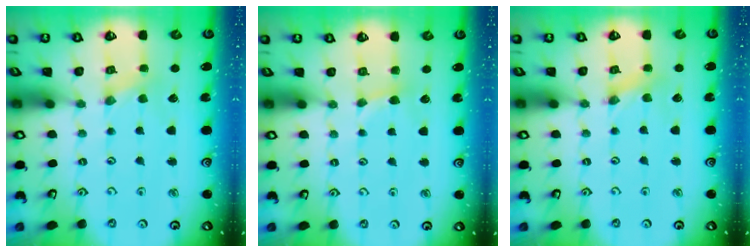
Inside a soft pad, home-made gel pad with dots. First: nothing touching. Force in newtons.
{"total": 2.4, "press": 2.4, "slide": 0.4}
{"total": 0.0}